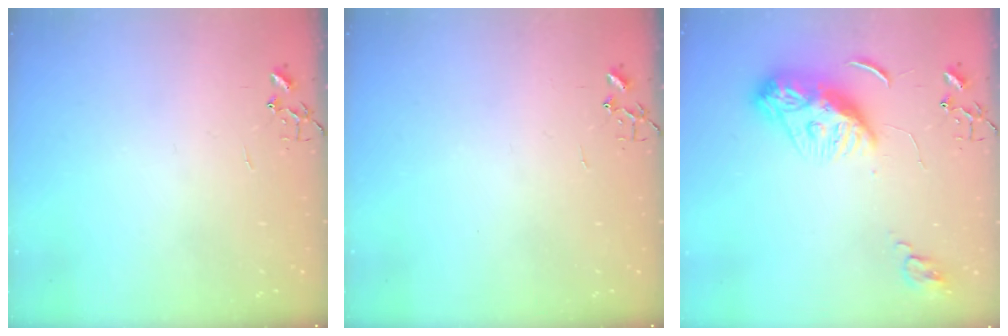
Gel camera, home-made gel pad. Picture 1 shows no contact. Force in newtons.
{"total": 0.0}
{"total": 11.9, "press": 11.9, "slide": 0.9}